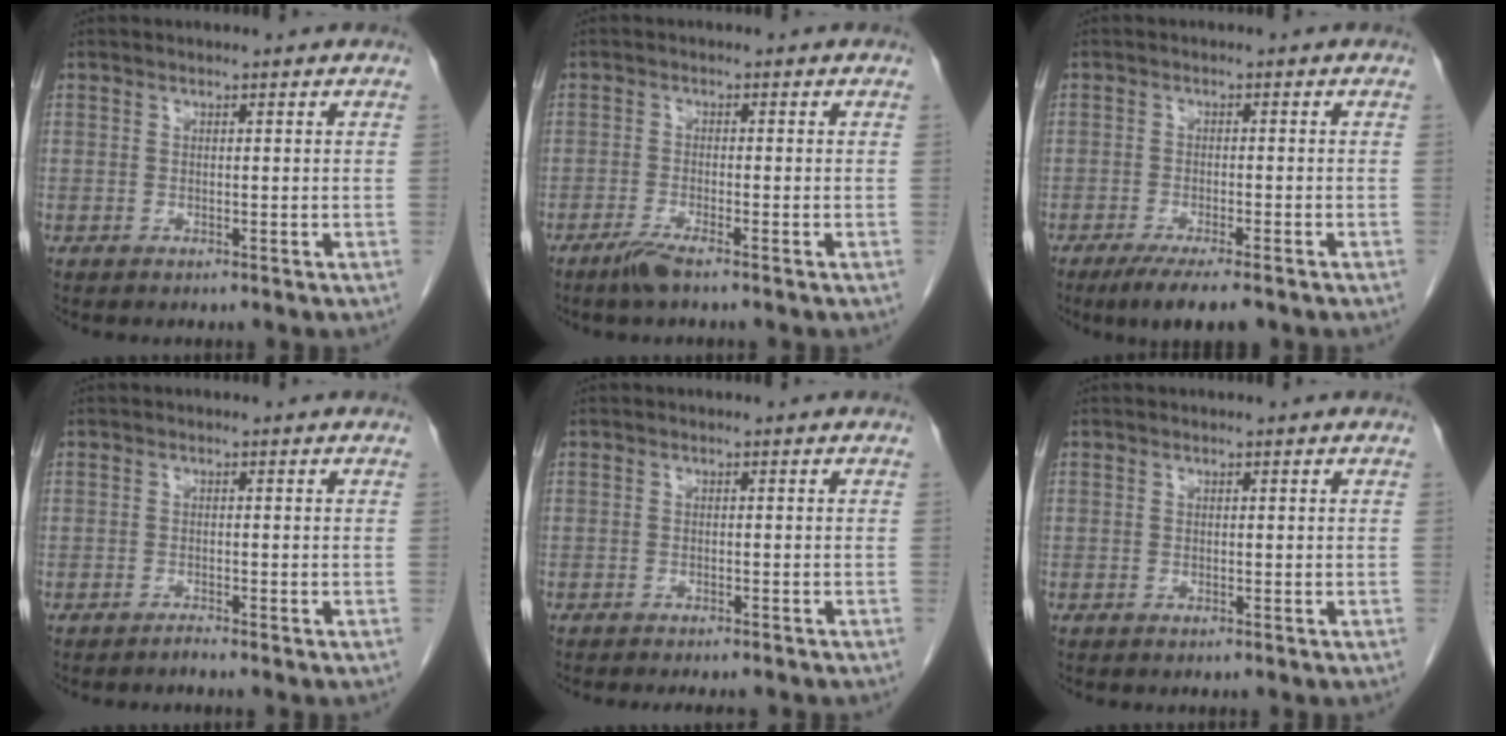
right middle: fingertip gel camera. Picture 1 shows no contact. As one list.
[{"total": 2.8, "force": [-2.1, -0.2, 1.9], "torque": [-0.044, -0.006, -0.046]}, {"total": 6.9, "force": [-5.1, 1.0, 4.6], "torque": [-0.066, -0.014, -0.076]}, {"total": 0.7, "force": [-0.7, -0.2, 0.2], "torque": [-0.003, 0.000, -0.012]}, {"total": 5.5, "force": [-4.9, 1.2, 2.2], "torque": [-0.020, -0.007, -0.062]}, {"total": 0.0}]